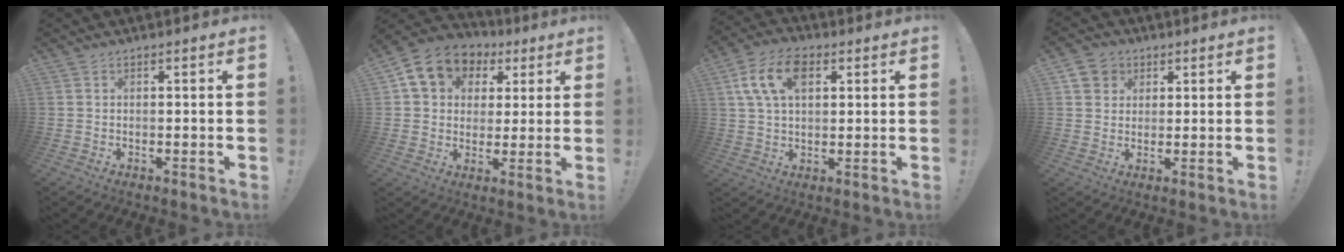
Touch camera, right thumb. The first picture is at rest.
{"total": 12.7, "force": [5.4, 10.2, 5.4], "torque": [-0.074, -0.020, 0.104]}
{"total": 12.9, "force": [4.6, 8.1, 9.0], "torque": [-0.166, 0.002, 0.085]}
{"total": 6.7, "force": [2.9, 5.8, 1.9], "torque": [-0.031, -0.007, 0.060]}